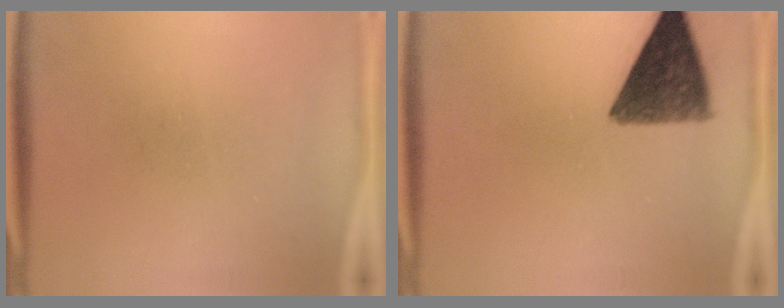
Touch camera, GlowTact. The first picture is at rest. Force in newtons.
{"total": 10.7}